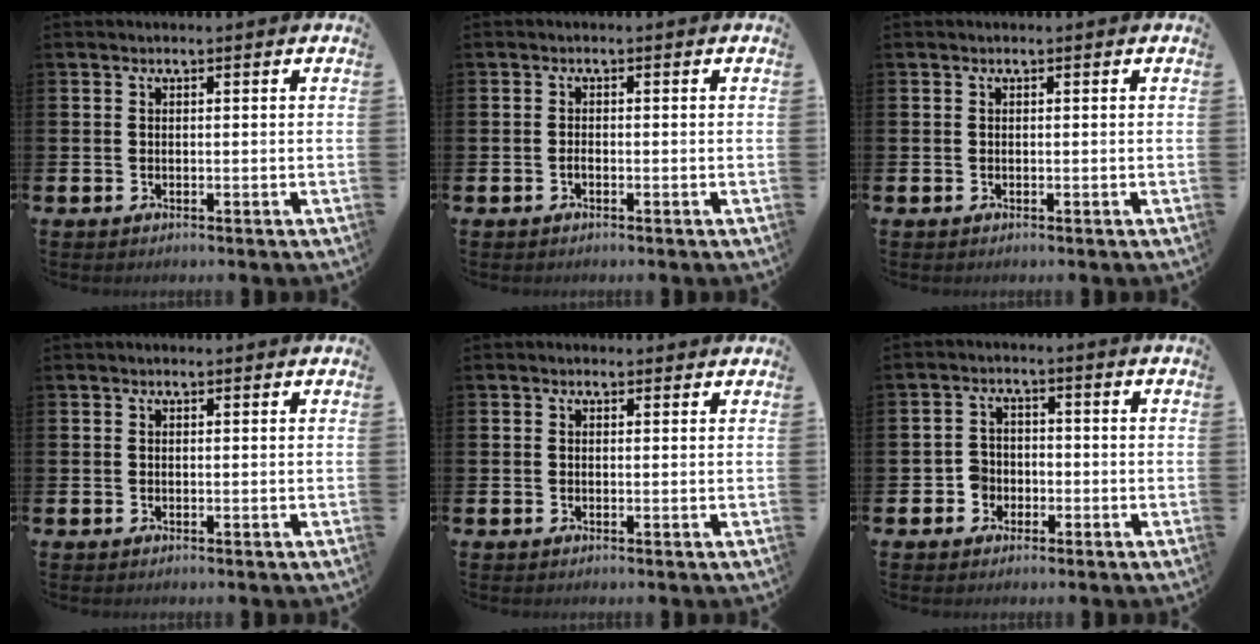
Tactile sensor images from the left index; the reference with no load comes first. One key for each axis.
{"total": 0.7, "fx": -0.5, "fy": 0.3, "fz": 0.5, "tx": -0.015, "ty": 0.000, "tz": -0.008}
{"total": 0.0}
{"total": 0.0}
{"total": 0.6, "fx": 0.4, "fy": 0.4, "fz": 0.2, "tx": 0.009, "ty": 0.000, "tz": 0.002}
{"total": 3.1, "fx": -1.7, "fy": 2.6, "fz": 0.4, "tx": -0.020, "ty": 0.008, "tz": -0.039}